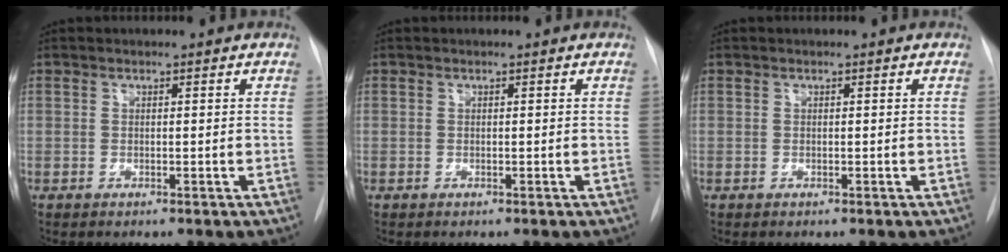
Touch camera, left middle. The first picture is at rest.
{"total": 0.0}
{"total": 0.0}